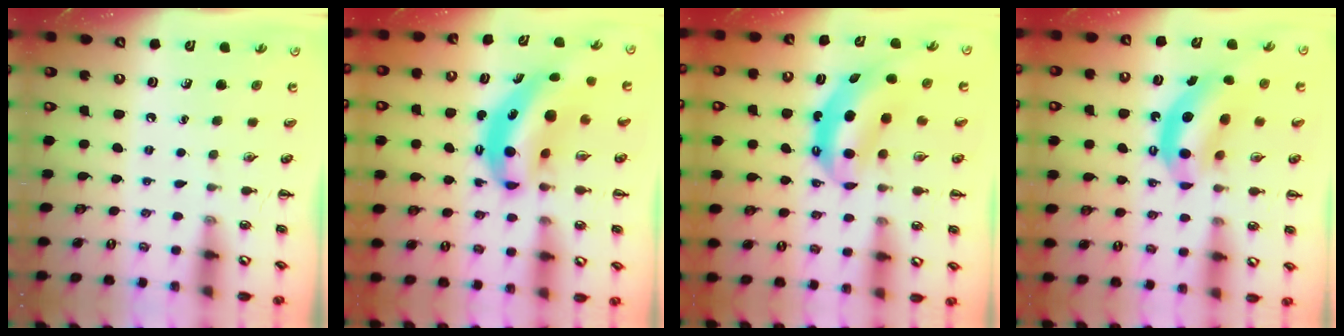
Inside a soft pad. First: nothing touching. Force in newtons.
{"total": 9.5, "press": 9.1, "slide": 2.4}
{"total": 7.1, "press": 7.0, "slide": 1.2}
{"total": 10.9, "press": 10.5, "slide": 2.9}